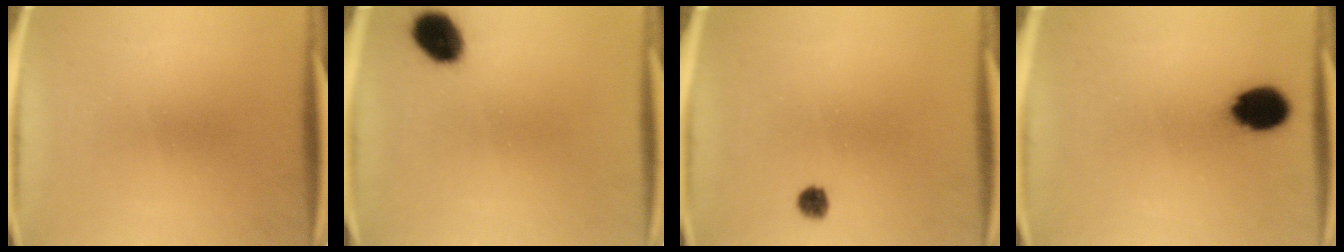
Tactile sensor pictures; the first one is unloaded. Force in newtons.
{"total": 7.8}
{"total": 2.2}
{"total": 9.4}